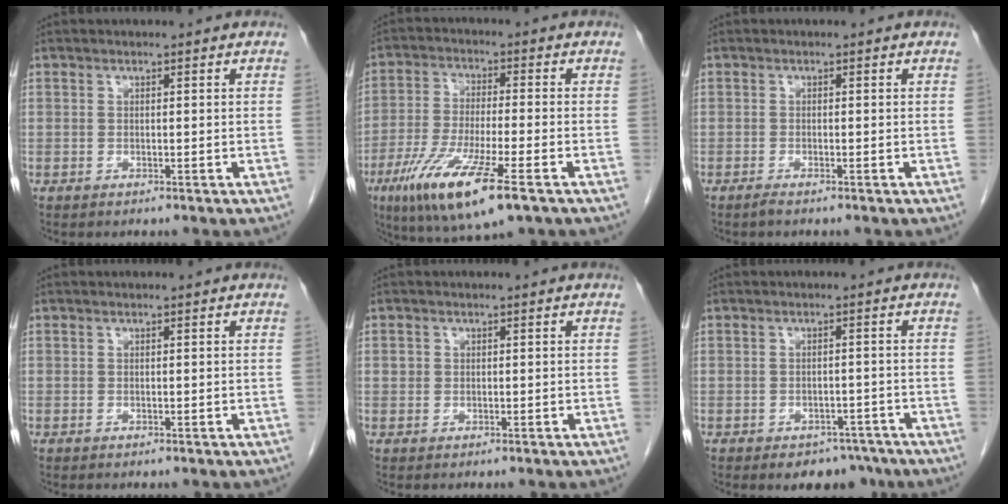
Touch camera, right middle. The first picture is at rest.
{"total": 13.8, "force": [-7.2, 1.6, 11.7], "torque": [-0.225, -0.034, -0.123]}
{"total": 0.9, "force": [-0.8, -0.1, 0.5], "torque": [-0.014, -0.002, -0.015]}
{"total": 0.0}
{"total": 1.0, "force": [0.2, 0.9, 0.2], "torque": [0.002, 0.007, 0.002]}
{"total": 4.9, "force": [-3.7, 2.8, 1.6], "torque": [-0.007, 0.007, -0.046]}